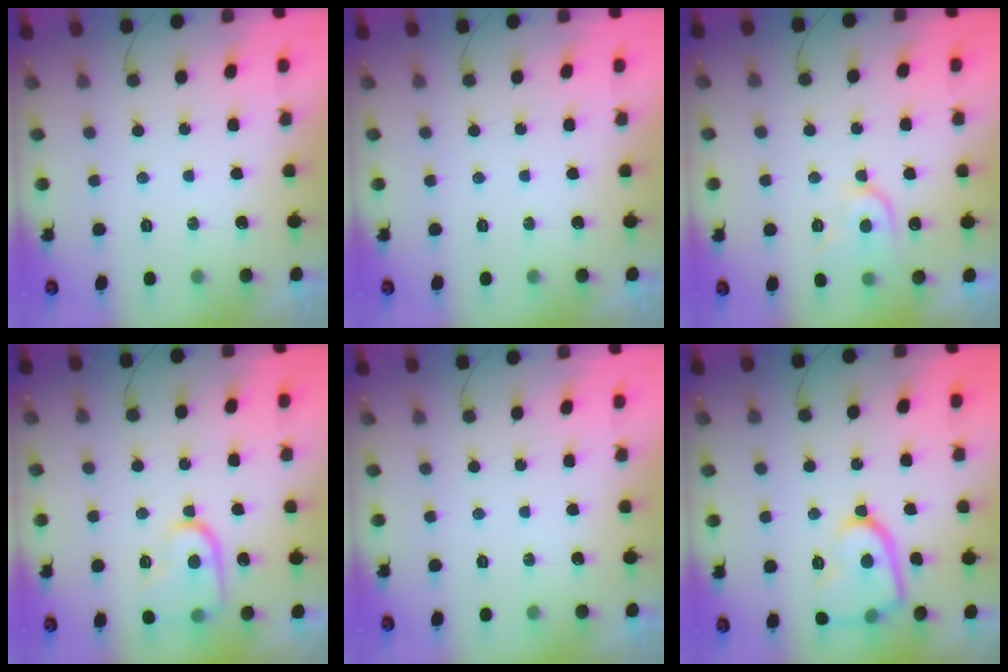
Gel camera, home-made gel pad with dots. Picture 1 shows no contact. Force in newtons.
{"total": 0.0}
{"total": 9.8, "press": 9.8, "slide": 0.7}
{"total": 13.2, "press": 13.2, "slide": 1.1}
{"total": 0.0}
{"total": 13.1, "press": 13.0, "slide": 0.8}